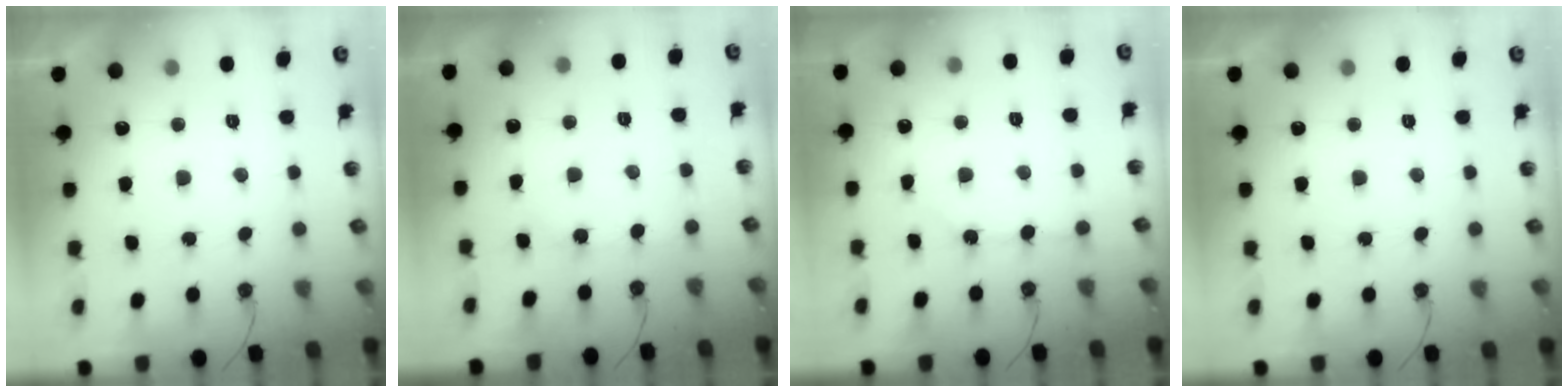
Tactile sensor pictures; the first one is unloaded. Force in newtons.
{"total": 2.9, "press": 2.9, "slide": 0.5}
{"total": 2.9, "press": 2.8, "slide": 0.4}
{"total": 0.0}